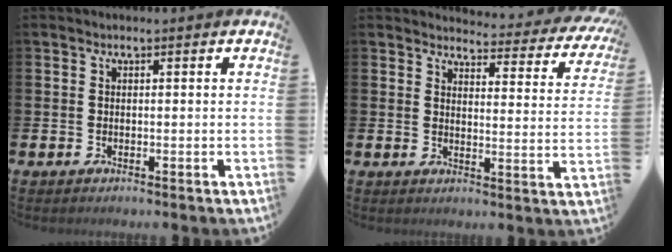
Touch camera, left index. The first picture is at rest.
{"total": 3.1, "force": [3.0, 0.7, 0.5], "torque": [-0.012, -0.034, 0.042]}